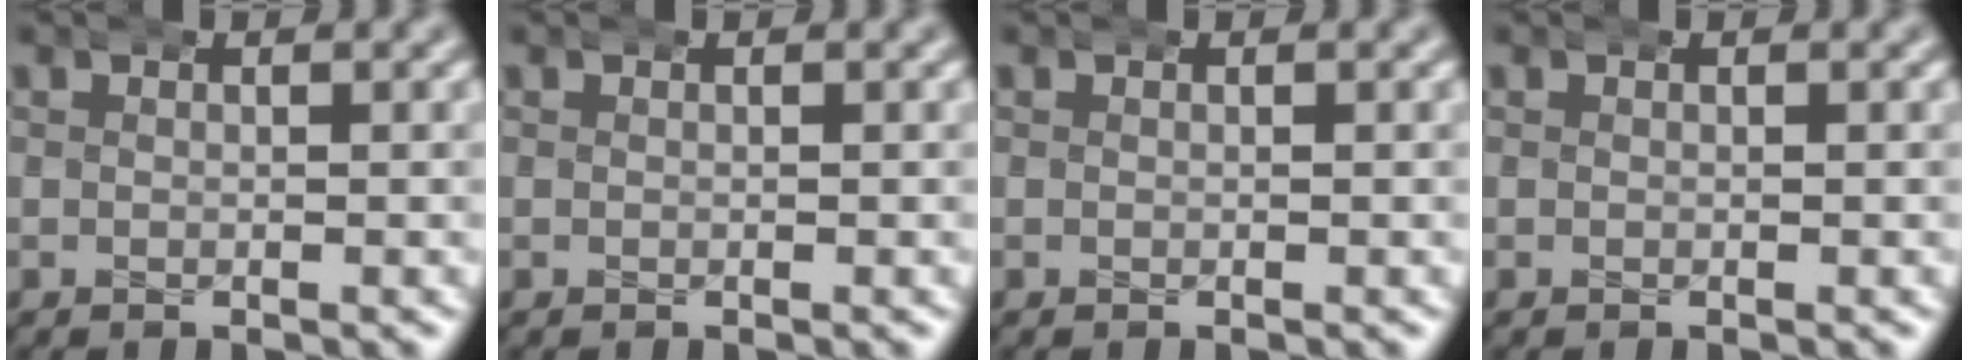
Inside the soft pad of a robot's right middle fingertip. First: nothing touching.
{"total": 0.0}
{"total": 0.0}
{"total": 0.0}